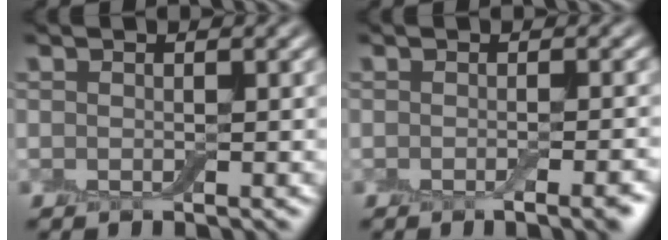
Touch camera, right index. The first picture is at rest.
{"total": 3.4, "force": [-1.6, 1.0, 2.8], "torque": [-0.028, -0.001, -0.021]}